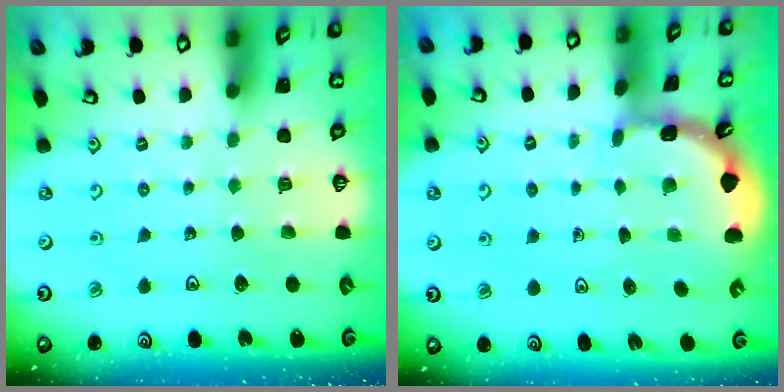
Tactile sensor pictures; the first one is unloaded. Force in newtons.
{"total": 1.9, "press": 1.9, "slide": 0.1}